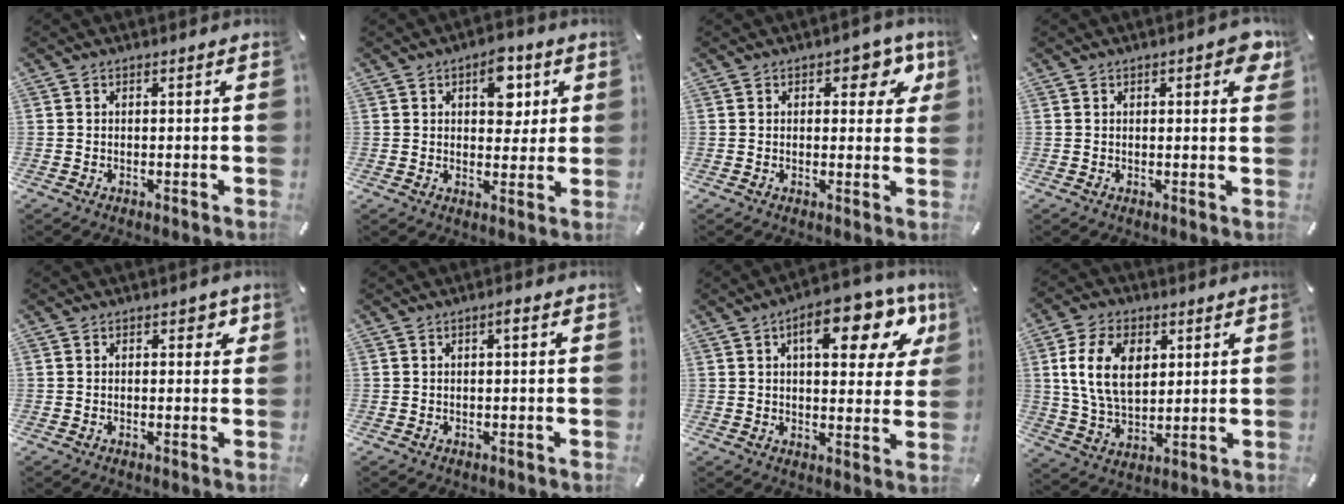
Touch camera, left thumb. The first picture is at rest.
{"total": 8.6, "force": [3.3, 5.3, 5.9], "torque": [-0.060, -0.010, 0.049]}
{"total": 6.4, "force": [3.0, 3.9, 4.1], "torque": [-0.034, -0.008, 0.042]}
{"total": 4.6, "force": [1.9, 1.8, 3.8], "torque": [-0.046, -0.004, 0.027]}
{"total": 2.0, "force": [0.7, 1.4, 1.3], "torque": [-0.011, 0.002, 0.006]}
{"total": 1.5, "force": [0.3, 0.3, 1.4], "torque": [-0.028, 0.004, 0.004]}
{"total": 15.7, "force": [7.4, 7.3, 11.7], "torque": [-0.152, -0.030, 0.115]}
{"total": 12.5, "force": [3.7, 8.5, 8.4], "torque": [-0.178, 0.003, 0.064]}